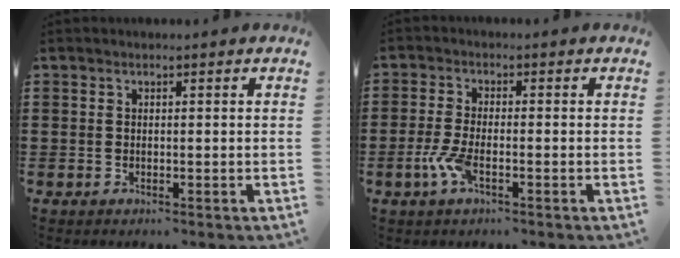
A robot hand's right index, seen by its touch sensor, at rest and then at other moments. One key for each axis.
{"total": 4.0, "fx": -1.9, "fy": 1.0, "fz": 3.5, "tx": -0.085, "ty": -0.008, "tz": -0.041}